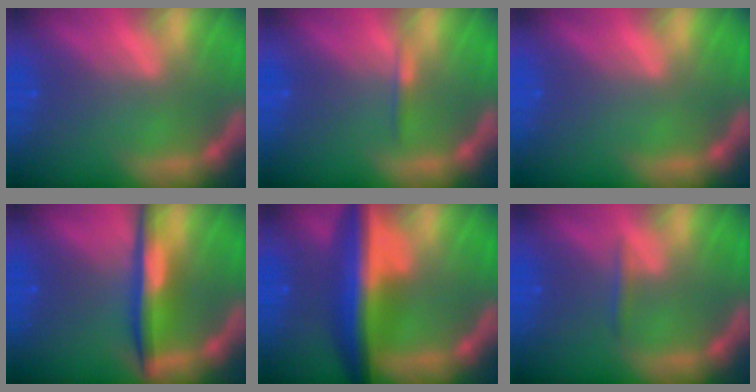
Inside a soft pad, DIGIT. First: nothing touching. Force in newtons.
{"total": 0.9}
{"total": 0.0}
{"total": 5.0}
{"total": 9.5}
{"total": 0.9}